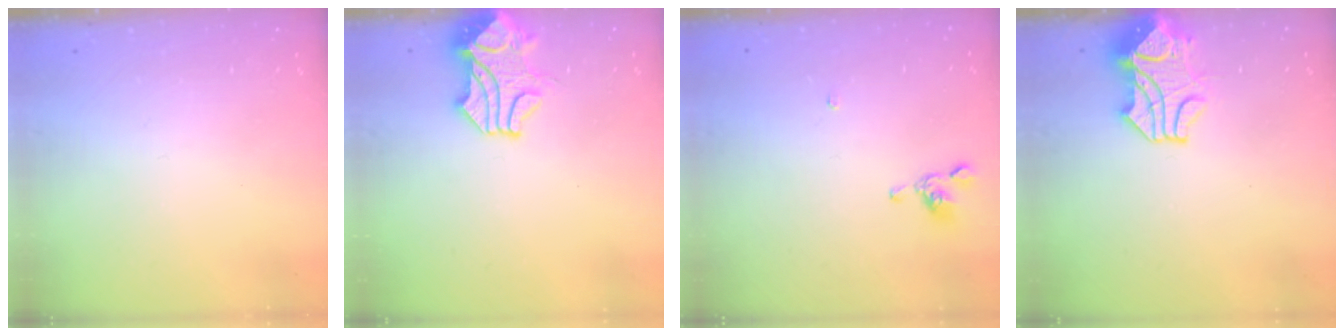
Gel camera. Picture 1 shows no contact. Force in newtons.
{"total": 1.5, "press": 1.5, "slide": 0.2}
{"total": 2.0, "press": 2.0, "slide": 0.3}
{"total": 2.2, "press": 1.9, "slide": 1.1}